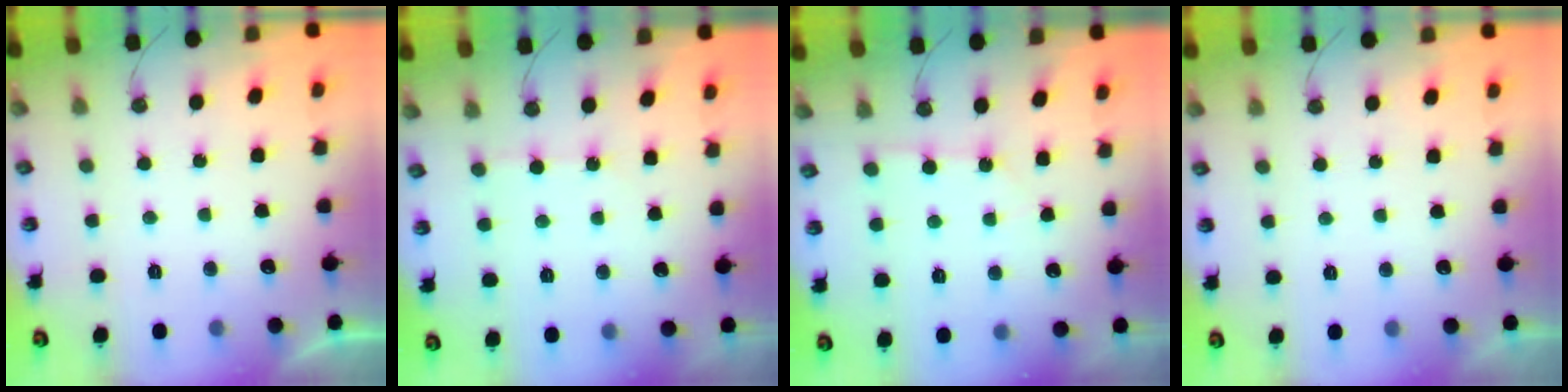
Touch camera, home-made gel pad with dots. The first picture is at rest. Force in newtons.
{"total": 3.8, "press": 3.8, "slide": 0.4}
{"total": 2.1, "press": 2.1, "slide": 0.2}
{"total": 0.0}